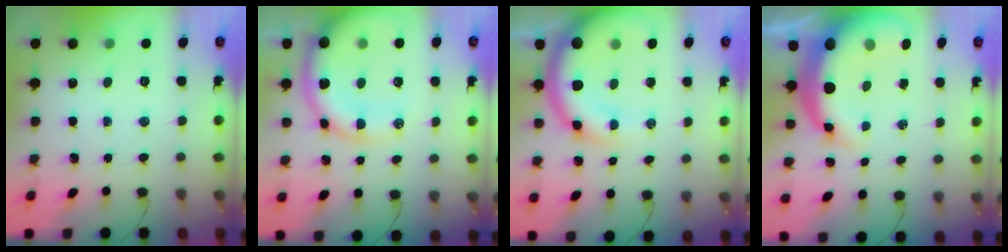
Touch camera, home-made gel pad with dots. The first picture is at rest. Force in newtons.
{"total": 16.3, "press": 15.9, "slide": 3.5}
{"total": 13.6, "press": 13.1, "slide": 3.5}
{"total": 11.9, "press": 11.4, "slide": 3.2}